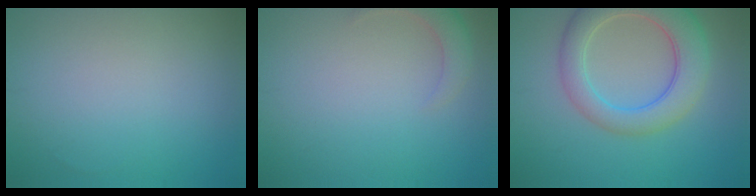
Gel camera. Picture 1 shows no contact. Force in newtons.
{"total": 2.5, "press": 2.5, "slide": 0.3}
{"total": 6.6, "press": 6.5, "slide": 0.6}